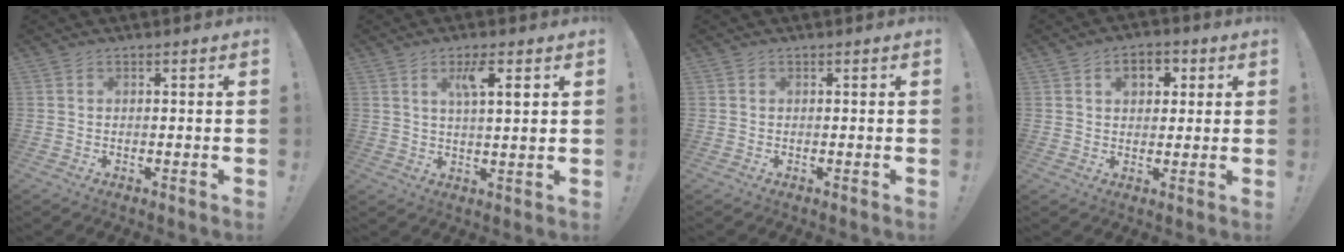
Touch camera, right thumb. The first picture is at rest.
{"total": 6.8, "force": [3.1, 0.5, 6.1], "torque": [-0.108, -0.004, 0.045]}
{"total": 0.0}
{"total": 6.6, "force": [2.1, 4.8, 3.9], "torque": [-0.046, 0.003, 0.033]}